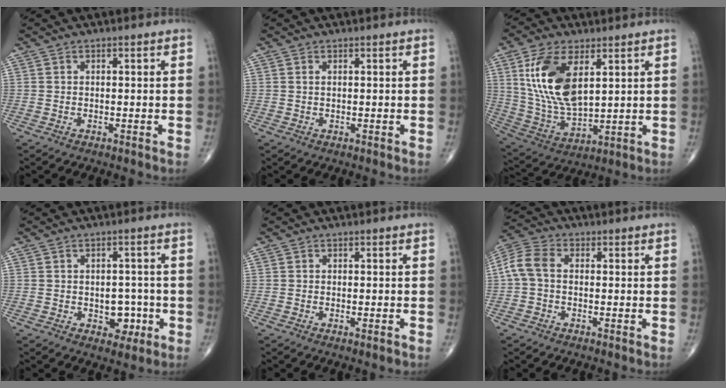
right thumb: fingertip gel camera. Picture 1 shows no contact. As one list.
[{"total": 0.5, "force": [0.2, 0.2, 0.4], "torque": [-0.012, 0.005, 0.006]}, {"total": 16.0, "force": [5.4, 7.8, 12.9], "torque": [-0.253, -0.022, 0.116]}, {"total": 5.2, "force": [-1.4, 3.8, 3.3], "torque": [-0.006, 0.008, -0.014]}, {"total": 1.0, "force": [-0.5, 0.2, 0.9], "torque": [-0.017, -0.003, -0.006]}, {"total": 6.0, "force": [-0.1, 3.9, 4.6], "torque": [-0.101, 0.018, -0.011]}]